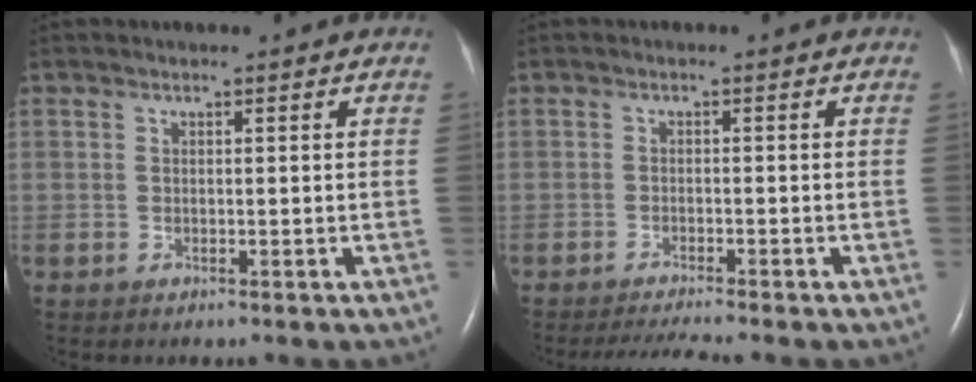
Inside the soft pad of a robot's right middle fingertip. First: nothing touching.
{"total": 4.1, "force": [-3.7, -1.0, 1.5], "torque": [-0.031, -0.016, -0.062]}